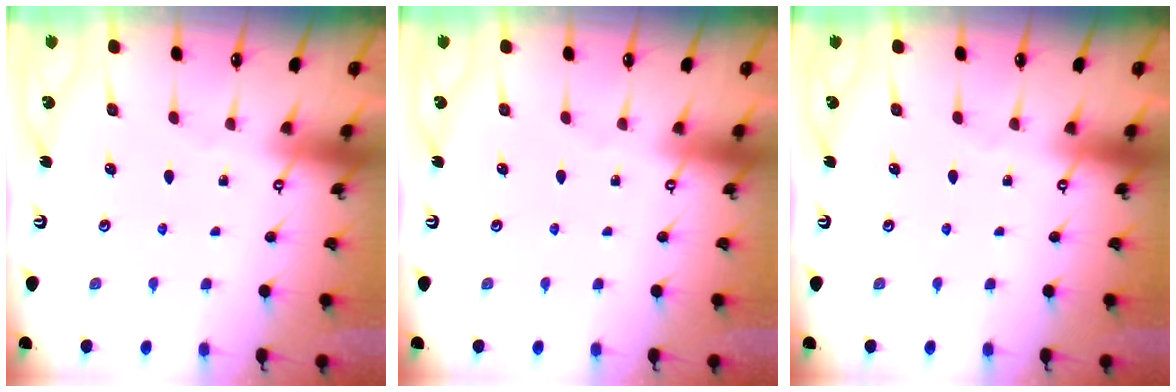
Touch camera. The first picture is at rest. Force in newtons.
{"total": 0.0}
{"total": 0.0}